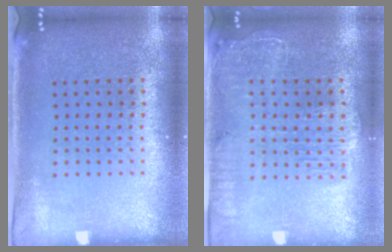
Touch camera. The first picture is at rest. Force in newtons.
{"total": 2.0, "press": 1.8, "slide": 0.8}